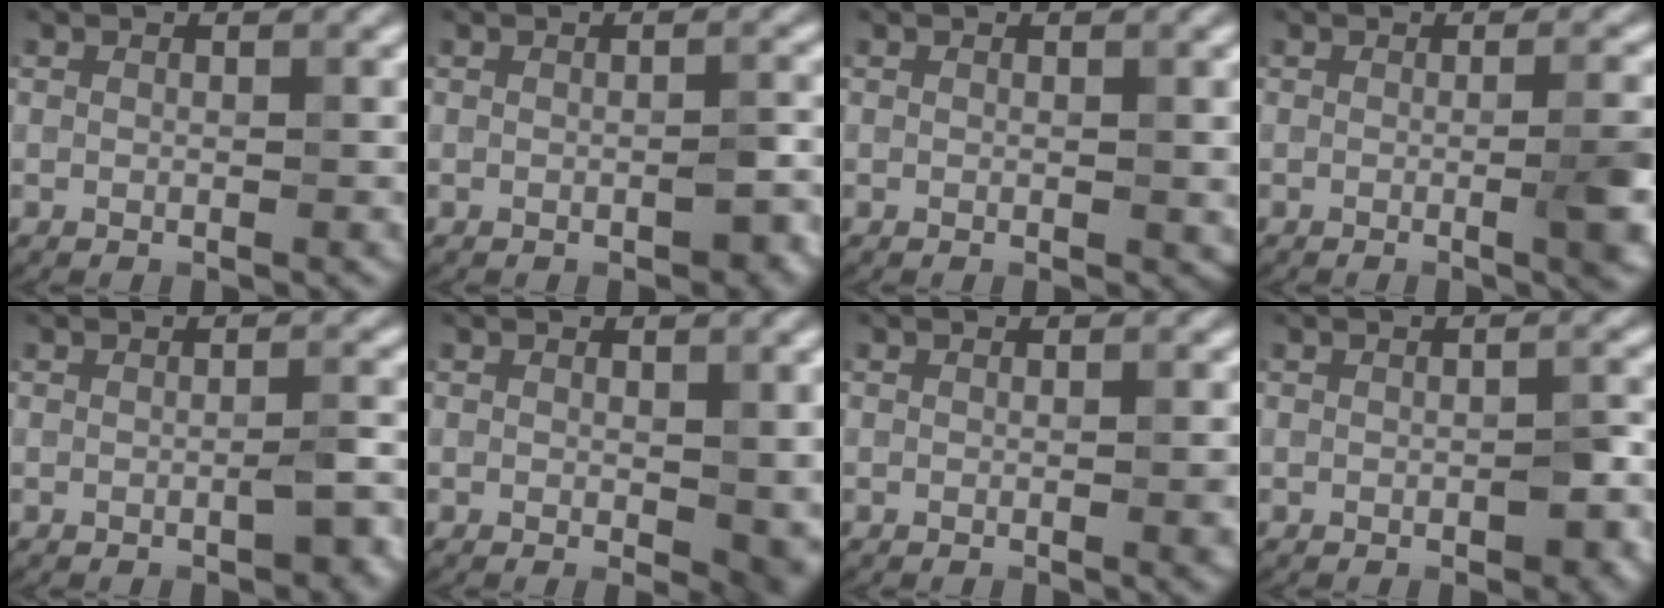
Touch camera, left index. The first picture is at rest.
{"total": 1.9, "force": [-0.7, 0.9, 1.5], "torque": [-0.021, 0.001, -0.008]}
{"total": 0.5, "force": [0.1, 0.4, 0.3], "torque": [-0.002, -0.002, 0.001]}
{"total": 4.3, "force": [-0.5, 1.0, 4.1], "torque": [-0.049, -0.002, -0.009]}
{"total": 1.9, "force": [-0.8, 0.4, 1.6], "torque": [-0.024, 0.001, -0.013]}
{"total": 3.4, "force": [0.1, 1.8, 2.9], "torque": [-0.037, -0.010, 0.004]}
{"total": 1.0, "force": [-0.2, 0.1, 1.0], "torque": [-0.011, 0.000, -0.002]}
{"total": 2.4, "force": [-0.7, 1.2, 2.0], "torque": [-0.026, 0.000, -0.006]}